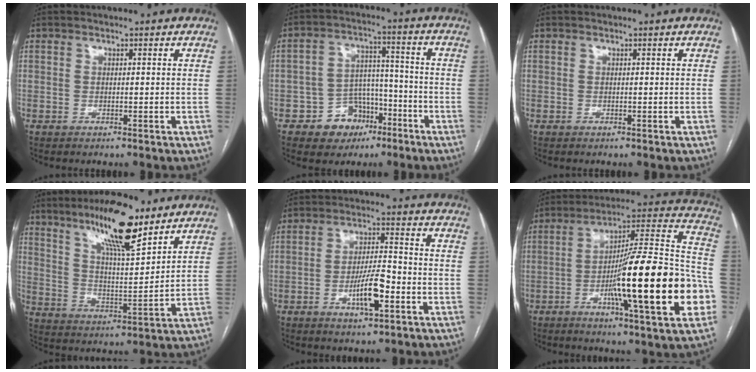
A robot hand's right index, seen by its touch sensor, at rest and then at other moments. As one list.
[{"total": 8.6, "force": [-4.7, 6.6, 2.9], "torque": [-0.039, 0.024, -0.068]}, {"total": 0.0}, {"total": 14.5, "force": [9.7, 2.8, 10.3], "torque": [-0.176, 0.000, 0.167]}, {"total": 8.0, "force": [-3.1, 1.8, 7.2], "torque": [-0.133, 0.003, -0.051]}, {"total": 26.8, "force": [-7.2, 2.0, 25.7], "torque": [-0.328, 0.000, -0.115]}]